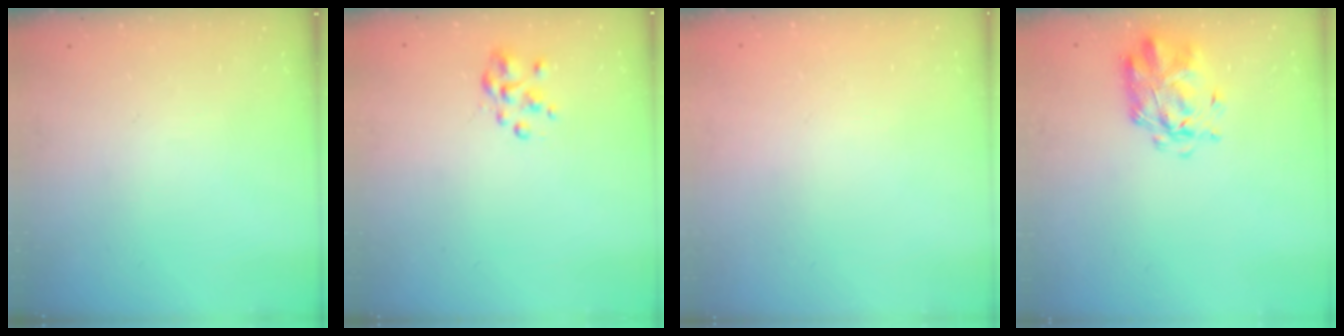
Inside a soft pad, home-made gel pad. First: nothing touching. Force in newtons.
{"total": 3.5, "press": 3.4, "slide": 0.7}
{"total": 1.8, "press": 1.8, "slide": 0.2}
{"total": 3.0, "press": 2.9, "slide": 0.8}